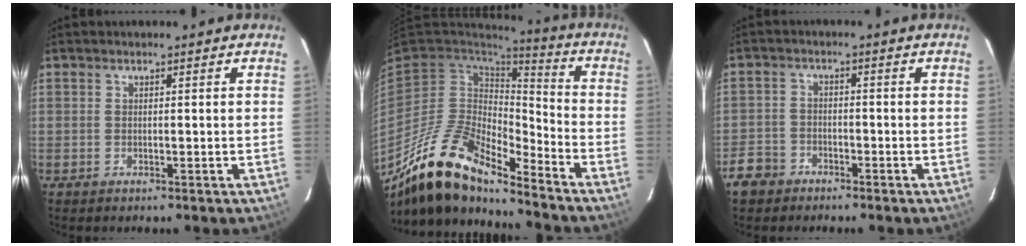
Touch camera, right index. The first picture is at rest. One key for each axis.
{"total": 18.4, "fx": -14.5, "fy": 5.1, "fz": 10.1, "tx": -0.195, "ty": -0.026, "tz": -0.276}
{"total": 6.0, "fx": -3.8, "fy": 4.4, "fz": 1.1, "tx": -0.033, "ty": 0.020, "tz": -0.073}